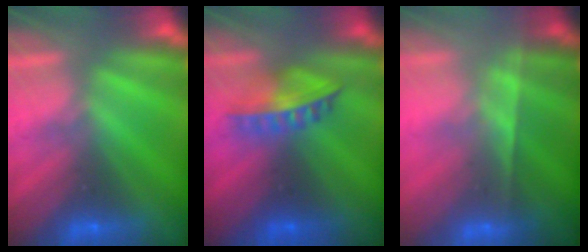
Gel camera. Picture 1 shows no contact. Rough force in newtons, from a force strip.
{"total": 7.8}
{"total": 8.9}